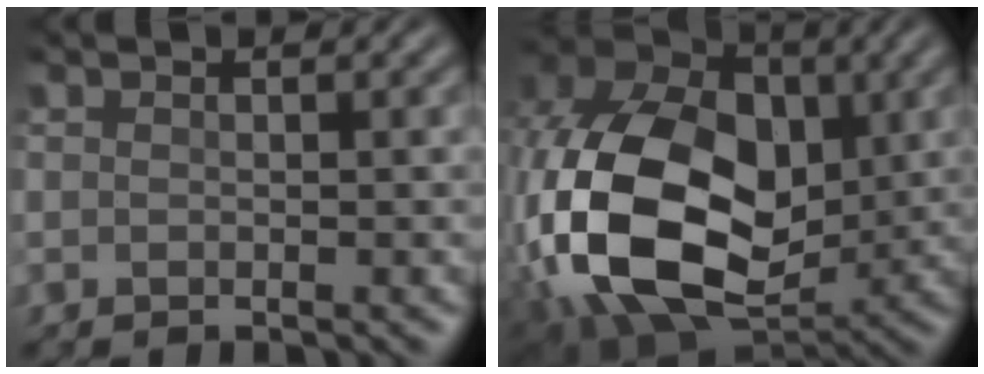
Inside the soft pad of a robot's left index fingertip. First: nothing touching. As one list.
[{"total": 17.0, "force": [-2.0, 11.6, 12.3], "torque": [-0.277, 0.001, -0.045]}]